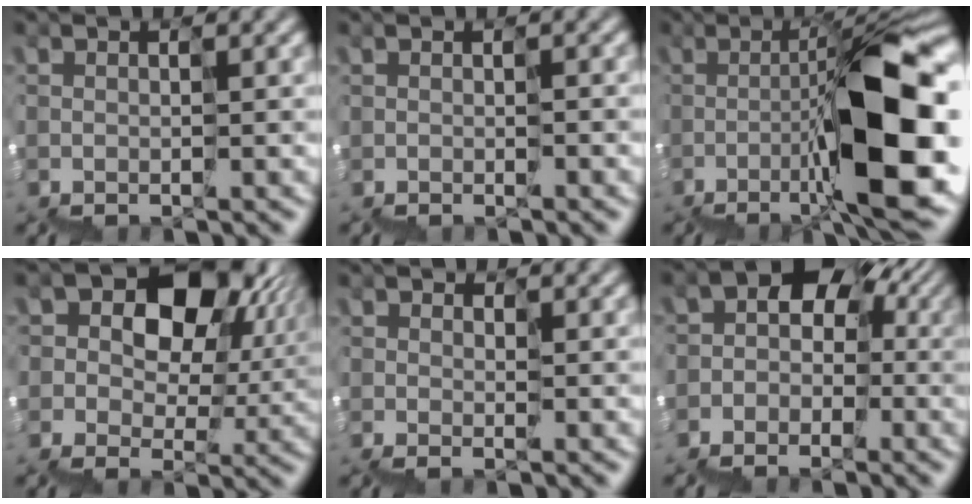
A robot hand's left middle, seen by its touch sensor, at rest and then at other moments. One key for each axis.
{"total": 0.6, "fx": -0.5, "fy": 0.2, "fz": 0.3, "tx": 0.000, "ty": 0.001, "tz": -0.002}
{"total": 12.0, "fx": -3.6, "fy": 3.5, "fz": 10.9, "tx": -0.168, "ty": 0.015, "tz": -0.059}
{"total": 11.8, "fx": 2.3, "fy": 8.8, "fz": 7.5, "tx": -0.123, "ty": 0.017, "tz": 0.042}
{"total": 0.7, "fx": 0.4, "fy": 0.3, "fz": 0.5, "tx": -0.009, "ty": 0.006, "tz": 0.008}
{"total": 5.4, "fx": -1.3, "fy": 4.6, "fz": 2.6, "tx": -0.027, "ty": 0.011, "tz": -0.024}